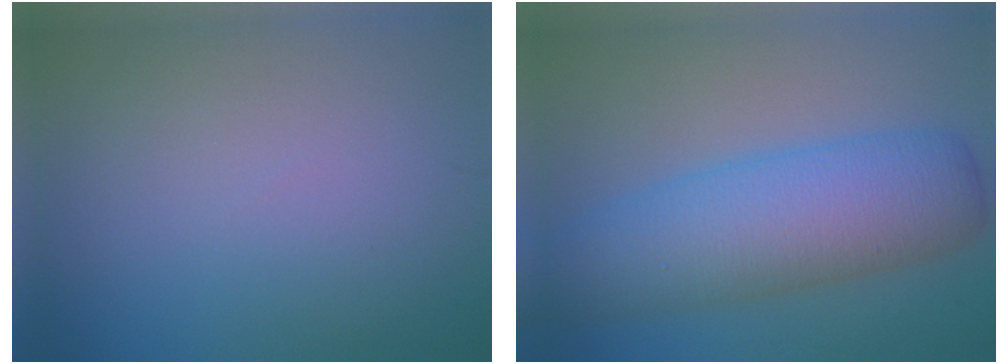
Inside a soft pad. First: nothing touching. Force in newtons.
{"total": 8.8, "press": 8.8, "slide": 0.0}